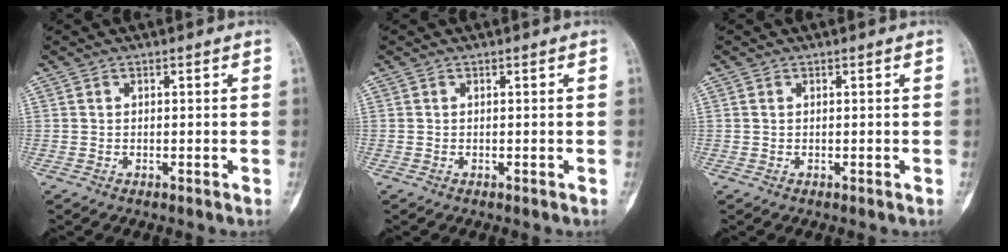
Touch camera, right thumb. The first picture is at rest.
{"total": 0.0}
{"total": 0.0}